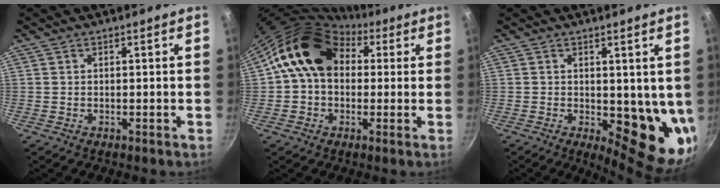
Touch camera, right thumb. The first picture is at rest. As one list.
[{"total": 13.8, "force": [3.3, 10.4, 8.4], "torque": [-0.107, 0.021, 0.038]}, {"total": 11.5, "force": [0.1, 5.2, 10.2], "torque": [-0.099, -0.027, 0.010]}]